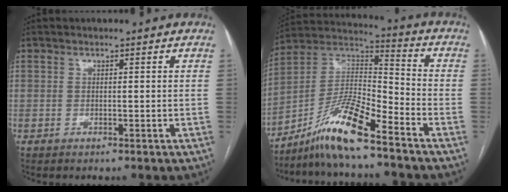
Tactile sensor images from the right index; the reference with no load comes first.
{"total": 12.2, "force": [-8.9, 1.0, 8.4], "torque": [-0.166, 0.013, -0.165]}